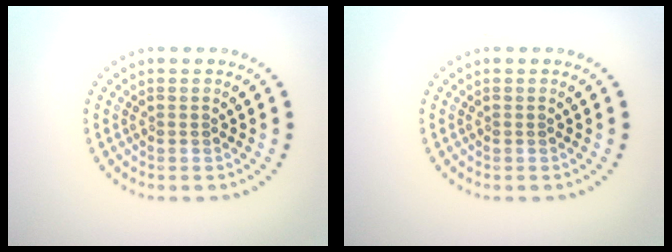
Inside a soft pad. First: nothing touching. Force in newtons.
{"total": 0.0}